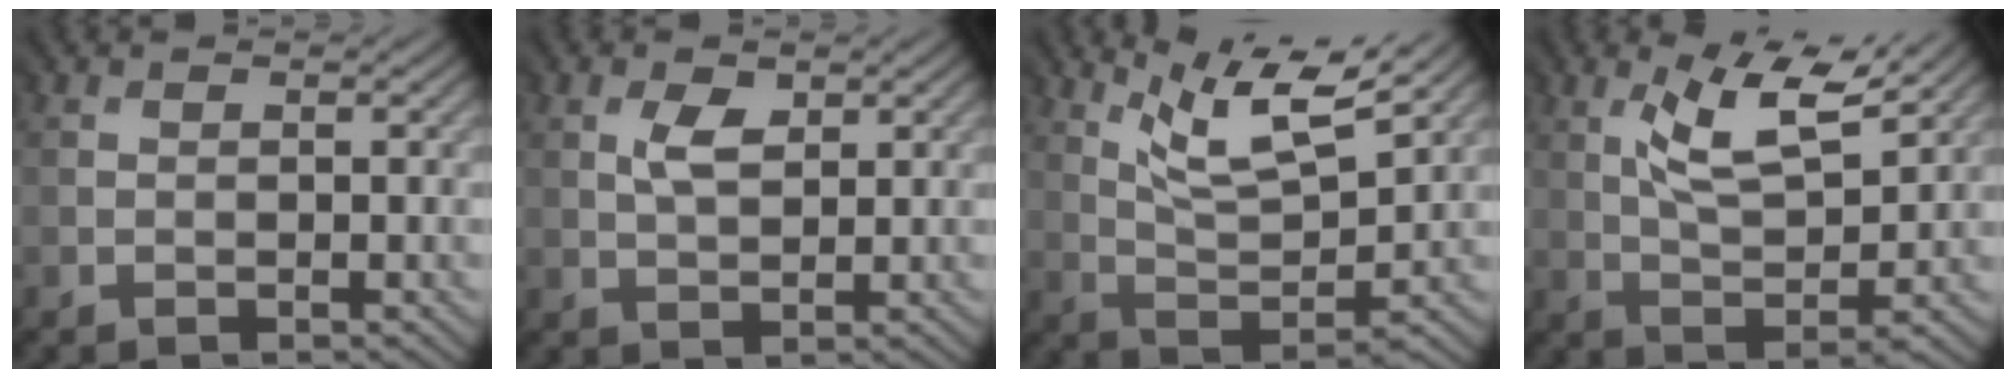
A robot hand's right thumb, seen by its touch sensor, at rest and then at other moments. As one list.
[{"total": 2.3, "force": [1.8, 1.2, 0.9], "torque": [-0.026, 0.002, 0.035]}, {"total": 9.3, "force": [7.2, 1.9, 5.5], "torque": [-0.106, -0.008, 0.132]}, {"total": 7.5, "force": [4.9, 2.0, 5.2], "torque": [-0.104, 0.001, 0.095]}]